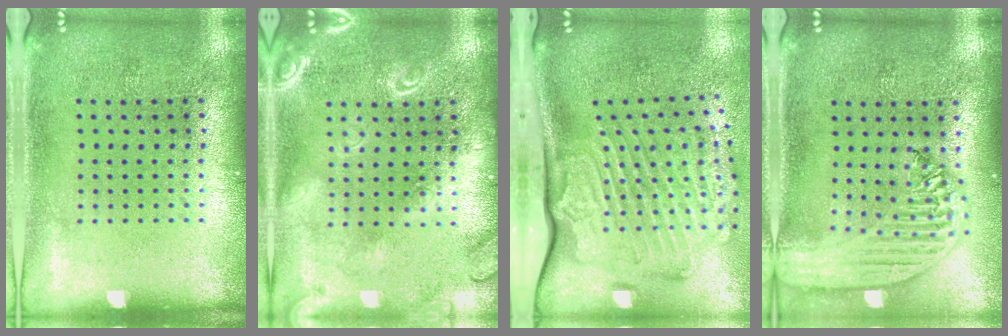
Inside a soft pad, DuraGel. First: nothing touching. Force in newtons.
{"total": 2.1, "press": 2.1, "slide": 0.2}
{"total": 3.6, "press": 2.5, "slide": 2.6}
{"total": 2.6, "press": 2.1, "slide": 1.5}